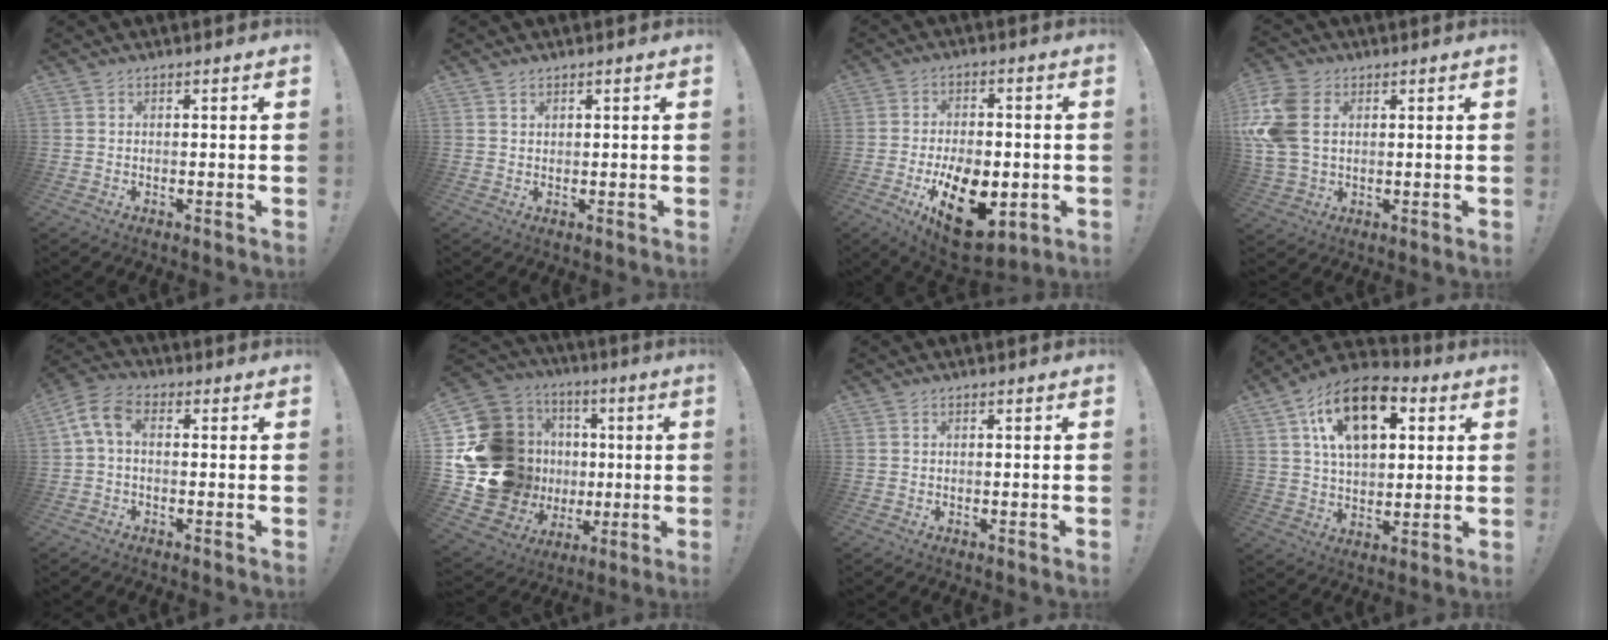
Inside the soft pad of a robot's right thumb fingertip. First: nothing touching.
{"total": 1.0, "force": [0.7, 0.5, 0.4], "torque": [0.000, -0.004, 0.013]}
{"total": 18.3, "force": [-6.5, 10.3, 13.7], "torque": [-0.199, 0.034, -0.096]}
{"total": 14.7, "force": [3.0, 10.2, 10.2], "torque": [-0.214, -0.003, 0.059]}
{"total": 7.1, "force": [1.2, 4.0, 5.7], "torque": [-0.119, 0.003, 0.028]}
{"total": 24.2, "force": [1.5, 20.5, 12.9], "torque": [-0.251, -0.030, 0.107]}
{"total": 0.0}
{"total": 18.5, "force": [7.7, 10.9, 12.9], "torque": [-0.201, -0.018, 0.137]}